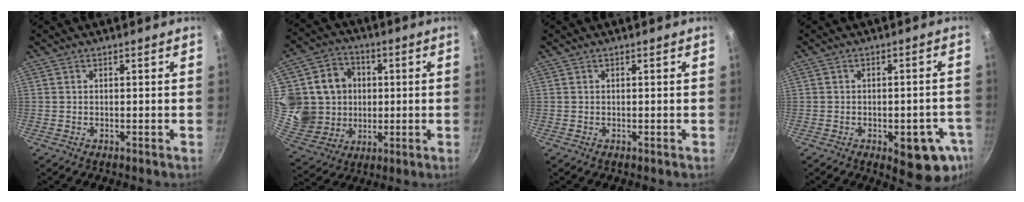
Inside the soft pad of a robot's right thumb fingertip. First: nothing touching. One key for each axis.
{"total": 17.4, "fx": 2.0, "fy": 15.8, "fz": 7.0, "tx": -0.117, "ty": 0.002, "tz": 0.042}
{"total": 0.0}
{"total": 11.7, "fx": -4.5, "fy": 5.3, "fz": 9.5, "tx": -0.068, "ty": 0.015, "tz": -0.051}